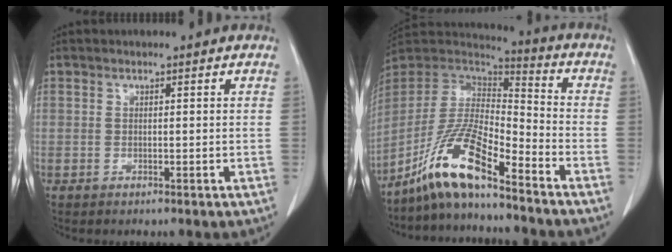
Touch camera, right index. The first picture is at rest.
{"total": 13.1, "force": [-9.6, 1.4, 8.8], "torque": [-0.179, 0.001, -0.180]}